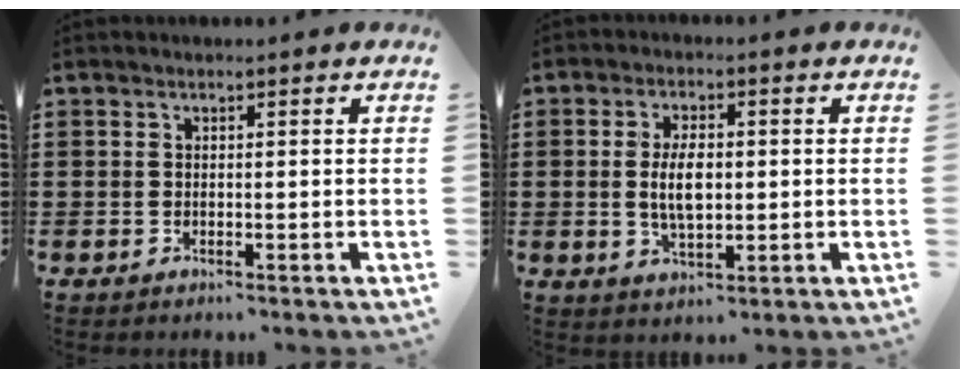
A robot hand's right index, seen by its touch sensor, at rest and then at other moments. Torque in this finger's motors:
{"motor_torque": [1.63, 0.51, 0.69, 0.06]}